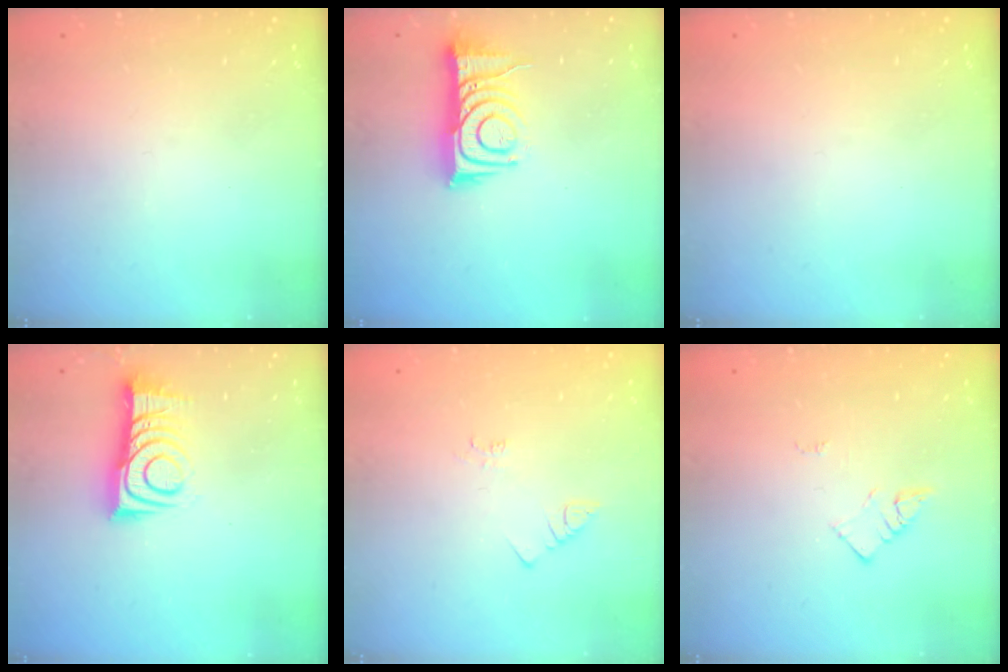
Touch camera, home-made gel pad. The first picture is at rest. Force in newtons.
{"total": 11.2, "press": 11.2, "slide": 1.2}
{"total": 0.0}
{"total": 11.6, "press": 11.5, "slide": 0.8}
{"total": 2.2, "press": 2.2, "slide": 0.6}
{"total": 2.9, "press": 2.9, "slide": 0.2}